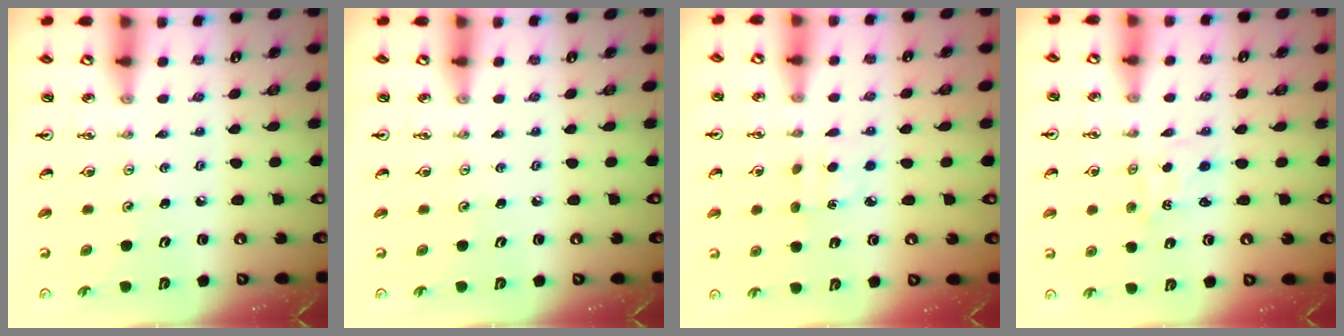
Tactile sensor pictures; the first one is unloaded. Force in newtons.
{"total": 0.0}
{"total": 3.7, "press": 3.6, "slide": 0.4}
{"total": 1.0, "press": 0.9, "slide": 0.3}